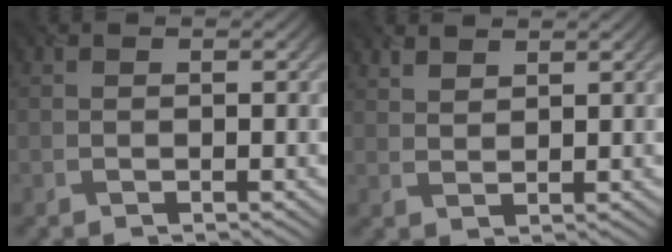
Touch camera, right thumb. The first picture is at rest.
{"total": 2.2, "force": [2.1, 0.5, 0.6], "torque": [-0.016, 0.002, 0.045]}